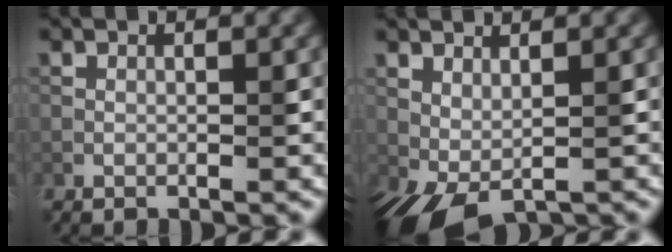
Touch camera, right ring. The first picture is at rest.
{"total": 3.8, "force": [0.2, 2.1, 3.1], "torque": [-0.066, -0.009, 0.019]}